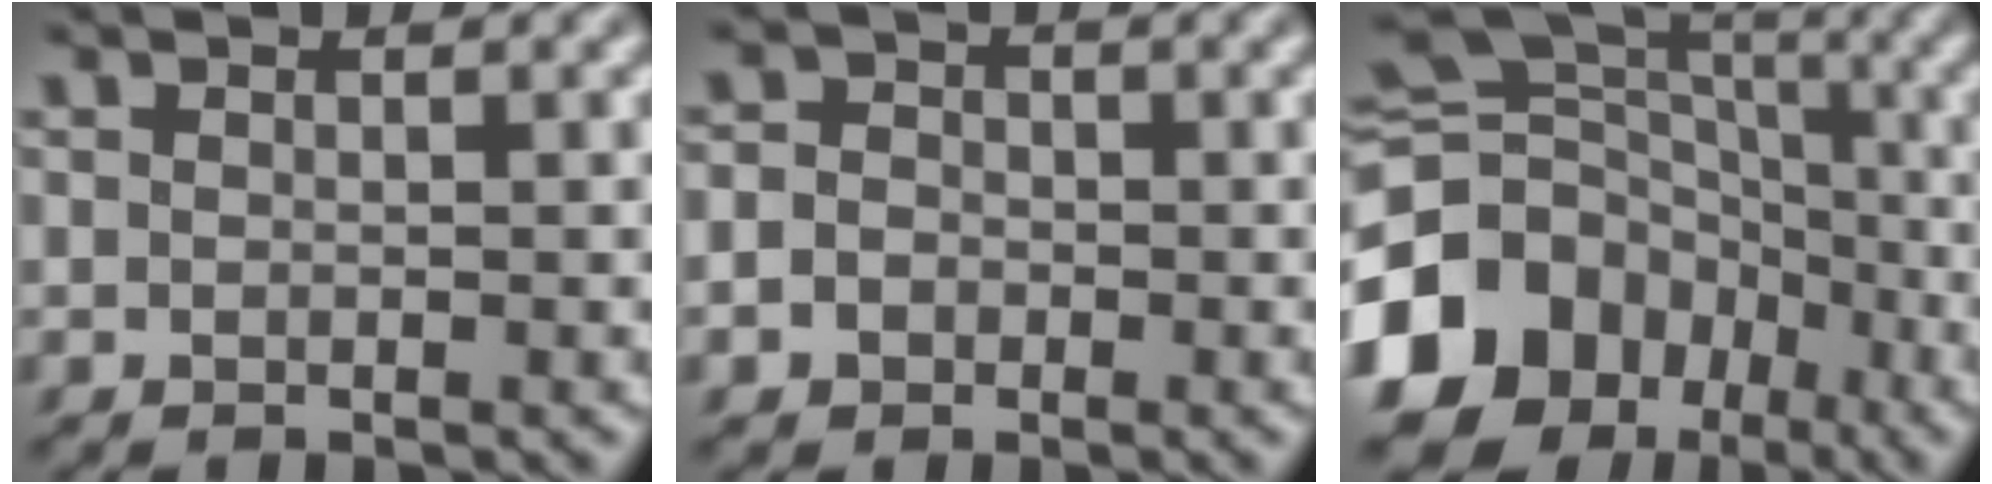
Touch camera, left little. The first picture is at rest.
{"total": 4.2, "force": [-1.4, 3.8, 1.1], "torque": [0.001, 0.016, -0.055]}
{"total": 16.6, "force": [-8.0, 13.1, 6.4], "torque": [-0.161, -0.009, -0.142]}